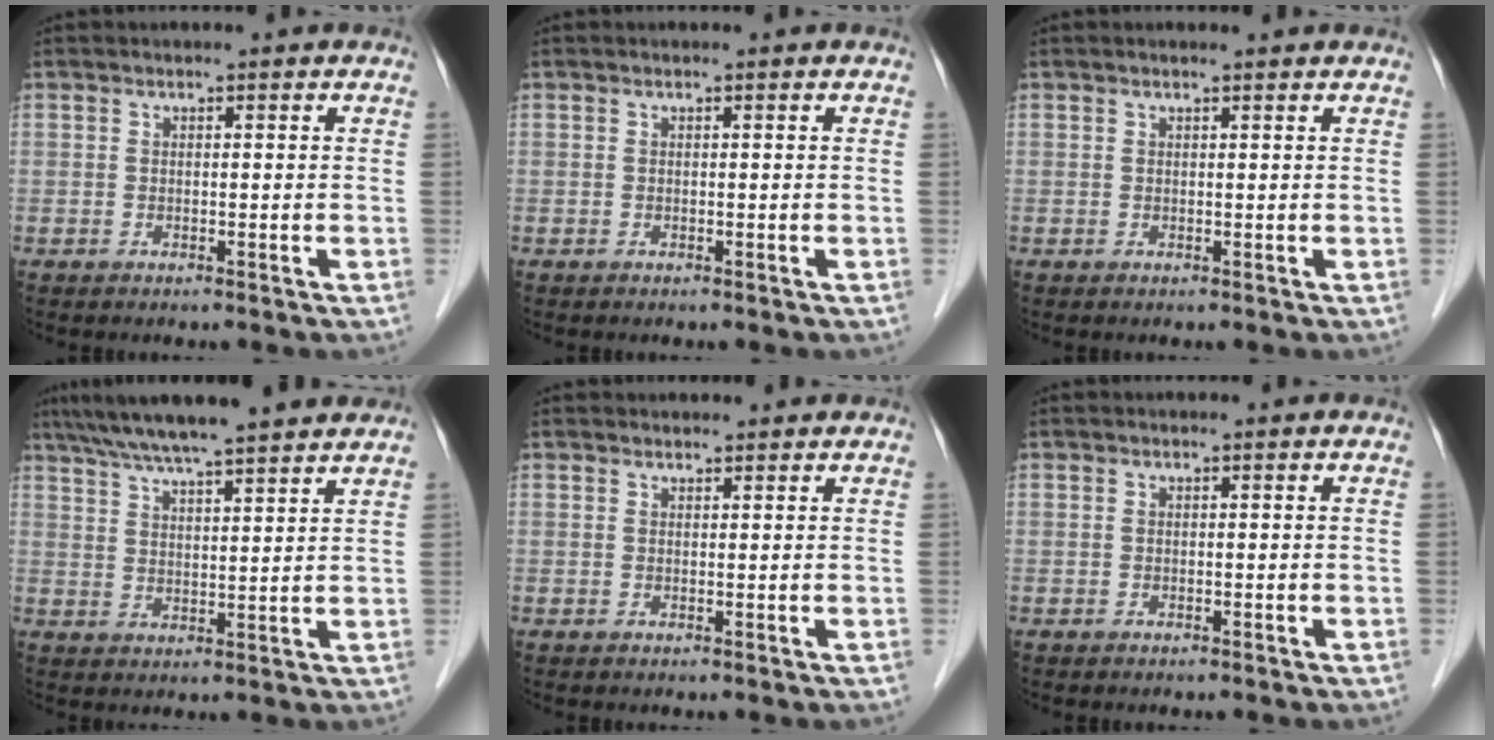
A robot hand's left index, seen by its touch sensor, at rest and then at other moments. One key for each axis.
{"total": 0.0}
{"total": 1.1, "fx": 1.1, "fy": 0.0, "fz": 0.4, "tx": -0.008, "ty": 0.007, "tz": 0.015}
{"total": 13.9, "fx": 11.8, "fy": 0.6, "fz": 7.3, "tx": -0.123, "ty": 0.031, "tz": 0.174}
{"total": 1.9, "fx": 1.8, "fy": 0.5, "fz": 0.2, "tx": -0.008, "ty": 0.013, "tz": 0.024}
{"total": 0.0}